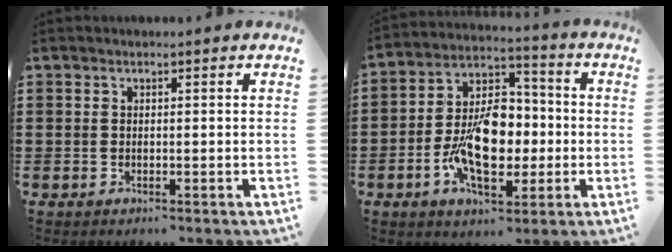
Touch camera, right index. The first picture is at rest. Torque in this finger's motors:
{"motor_torque": [2.14, 0.00, 1.05, 0.21]}